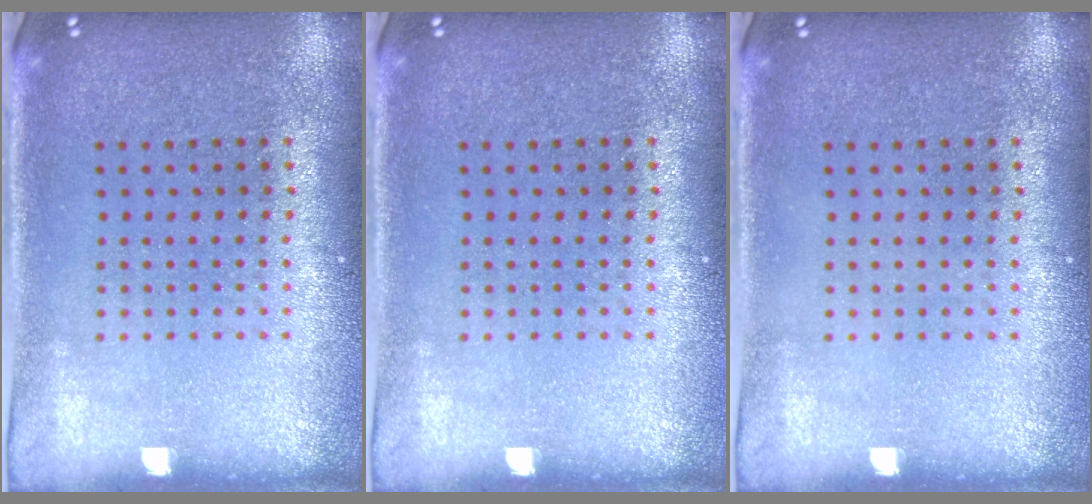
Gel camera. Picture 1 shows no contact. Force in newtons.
{"total": 0.0}
{"total": 0.0}